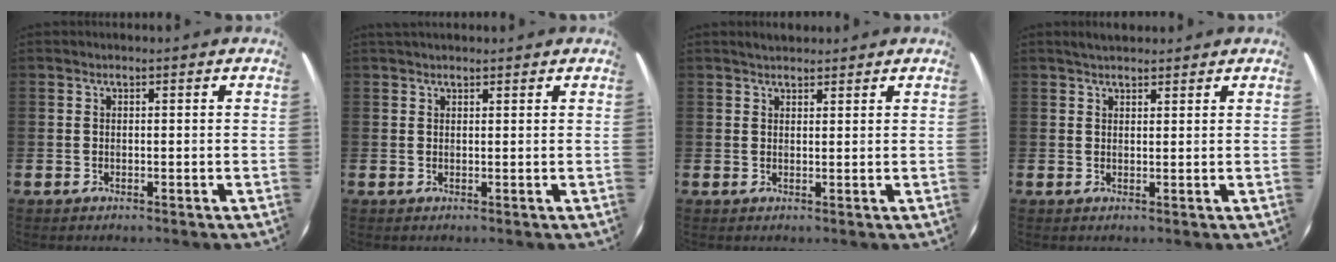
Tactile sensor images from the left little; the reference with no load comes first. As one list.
[{"total": 1.1, "force": [1.0, 0.3, 0.1], "torque": [-0.003, 0.003, 0.020]}, {"total": 1.8, "force": [1.7, 0.6, 0.1], "torque": [0.005, 0.003, 0.032]}, {"total": 2.1, "force": [2.0, 0.7, 0.4], "torque": [-0.002, 0.004, 0.037]}]